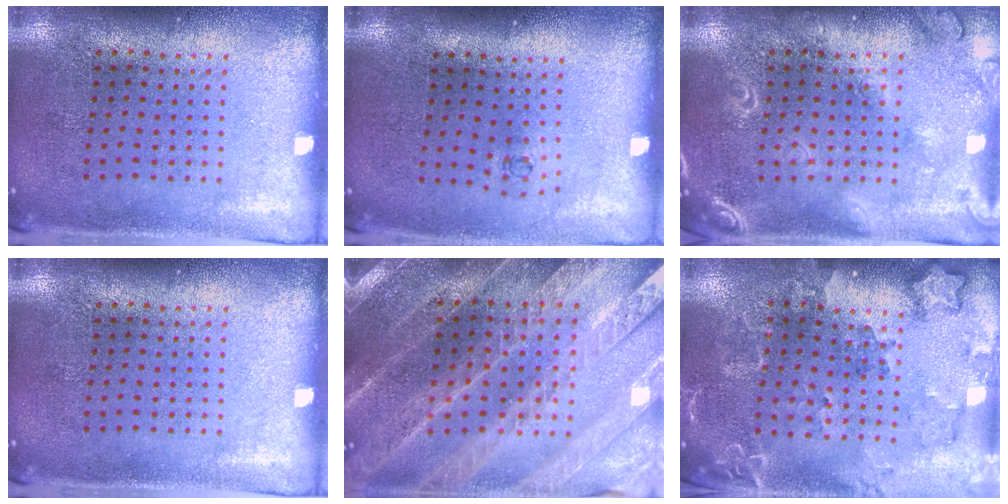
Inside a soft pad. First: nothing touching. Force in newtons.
{"total": 0.6, "press": 0.2, "slide": 0.5}
{"total": 1.7, "press": 1.7, "slide": 0.2}
{"total": 0.0}
{"total": 2.8, "press": 2.8, "slide": 0.5}
{"total": 2.0, "press": 1.9, "slide": 0.5}